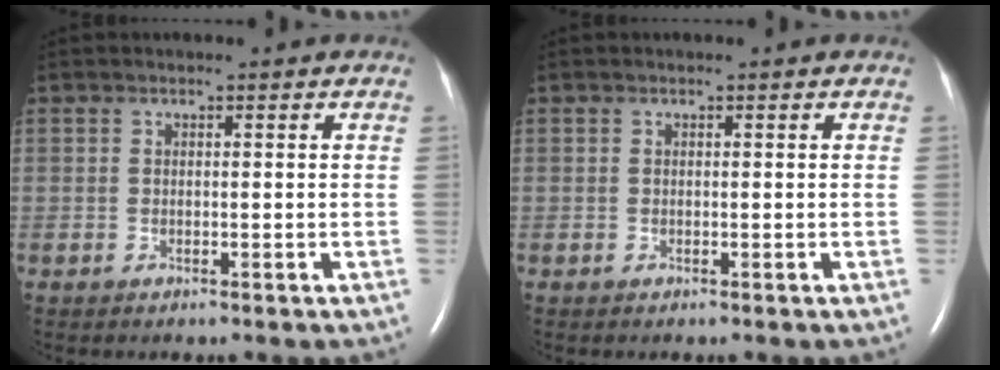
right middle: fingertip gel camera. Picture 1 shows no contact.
{"total": 0.0}